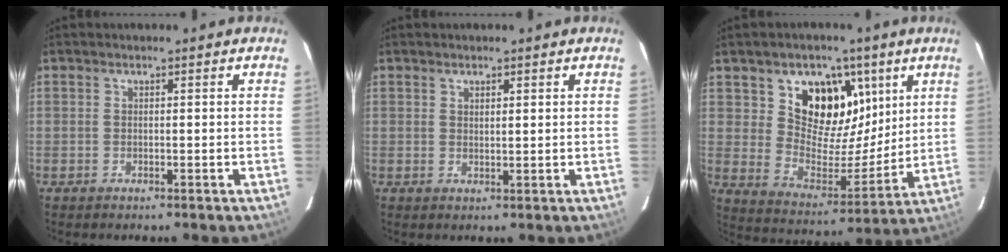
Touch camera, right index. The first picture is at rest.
{"total": 1.4, "force": [1.0, 0.3, 0.9], "torque": [-0.015, 0.001, 0.018]}
{"total": 15.1, "force": [7.3, 10.4, 8.1], "torque": [-0.146, -0.002, 0.135]}